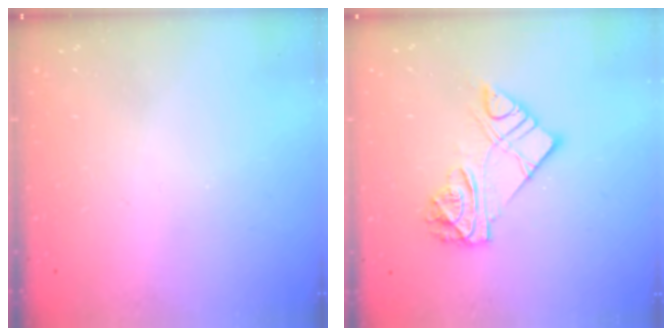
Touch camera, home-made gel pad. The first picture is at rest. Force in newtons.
{"total": 12.4, "press": 12.3, "slide": 1.3}